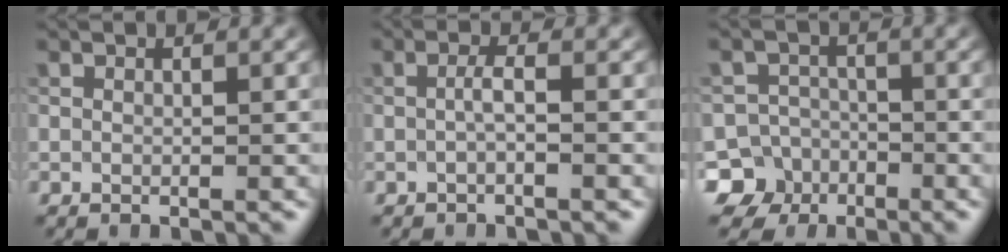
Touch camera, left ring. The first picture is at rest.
{"total": 1.3, "force": [-0.4, 0.1, 1.3], "torque": [-0.025, 0.004, -0.010]}
{"total": 7.5, "force": [-4.7, 5.8, 0.6], "torque": [0.008, -0.016, -0.096]}